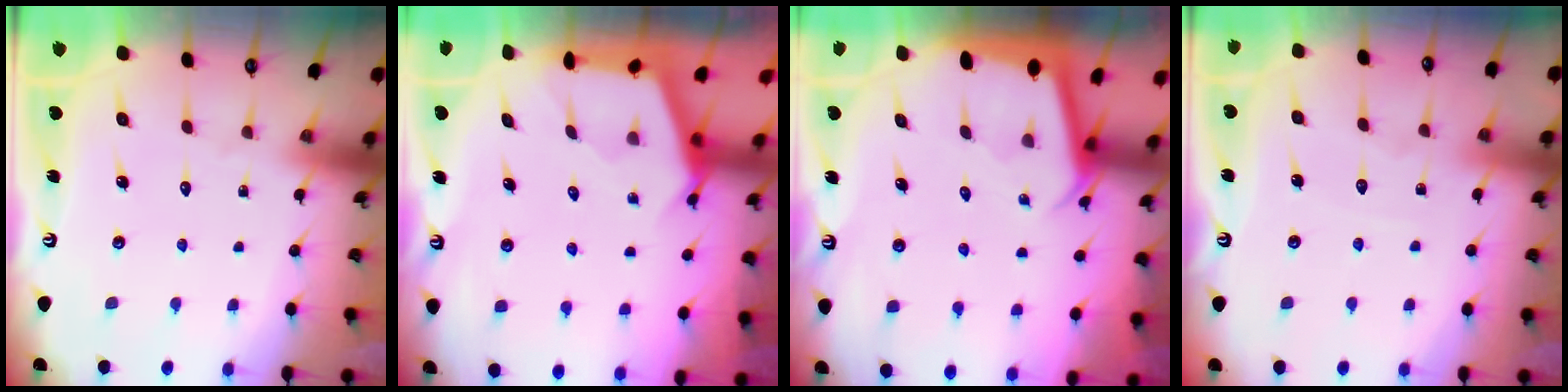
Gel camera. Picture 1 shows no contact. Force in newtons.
{"total": 2.7, "press": 2.7, "slide": 0.3}
{"total": 2.2, "press": 2.2, "slide": 0.1}
{"total": 3.8, "press": 3.8, "slide": 0.5}